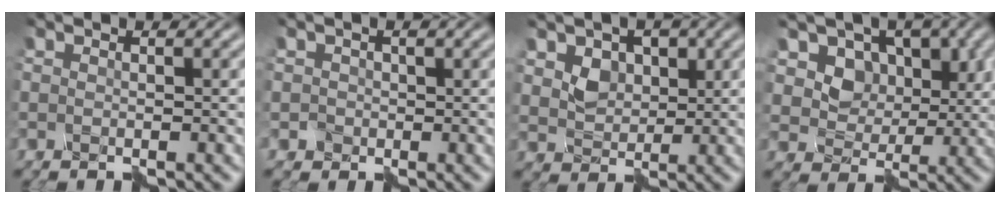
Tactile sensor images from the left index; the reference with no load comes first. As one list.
[{"total": 1.5, "force": [0.2, 1.2, -0.9], "torque": [0.018, 0.009, -0.001]}, {"total": 2.1, "force": [1.5, 1.4, -0.4], "torque": [-0.009, -0.006, 0.033]}, {"total": 6.2, "force": [3.5, 4.6, 2.2], "torque": [-0.050, -0.010, 0.060]}]